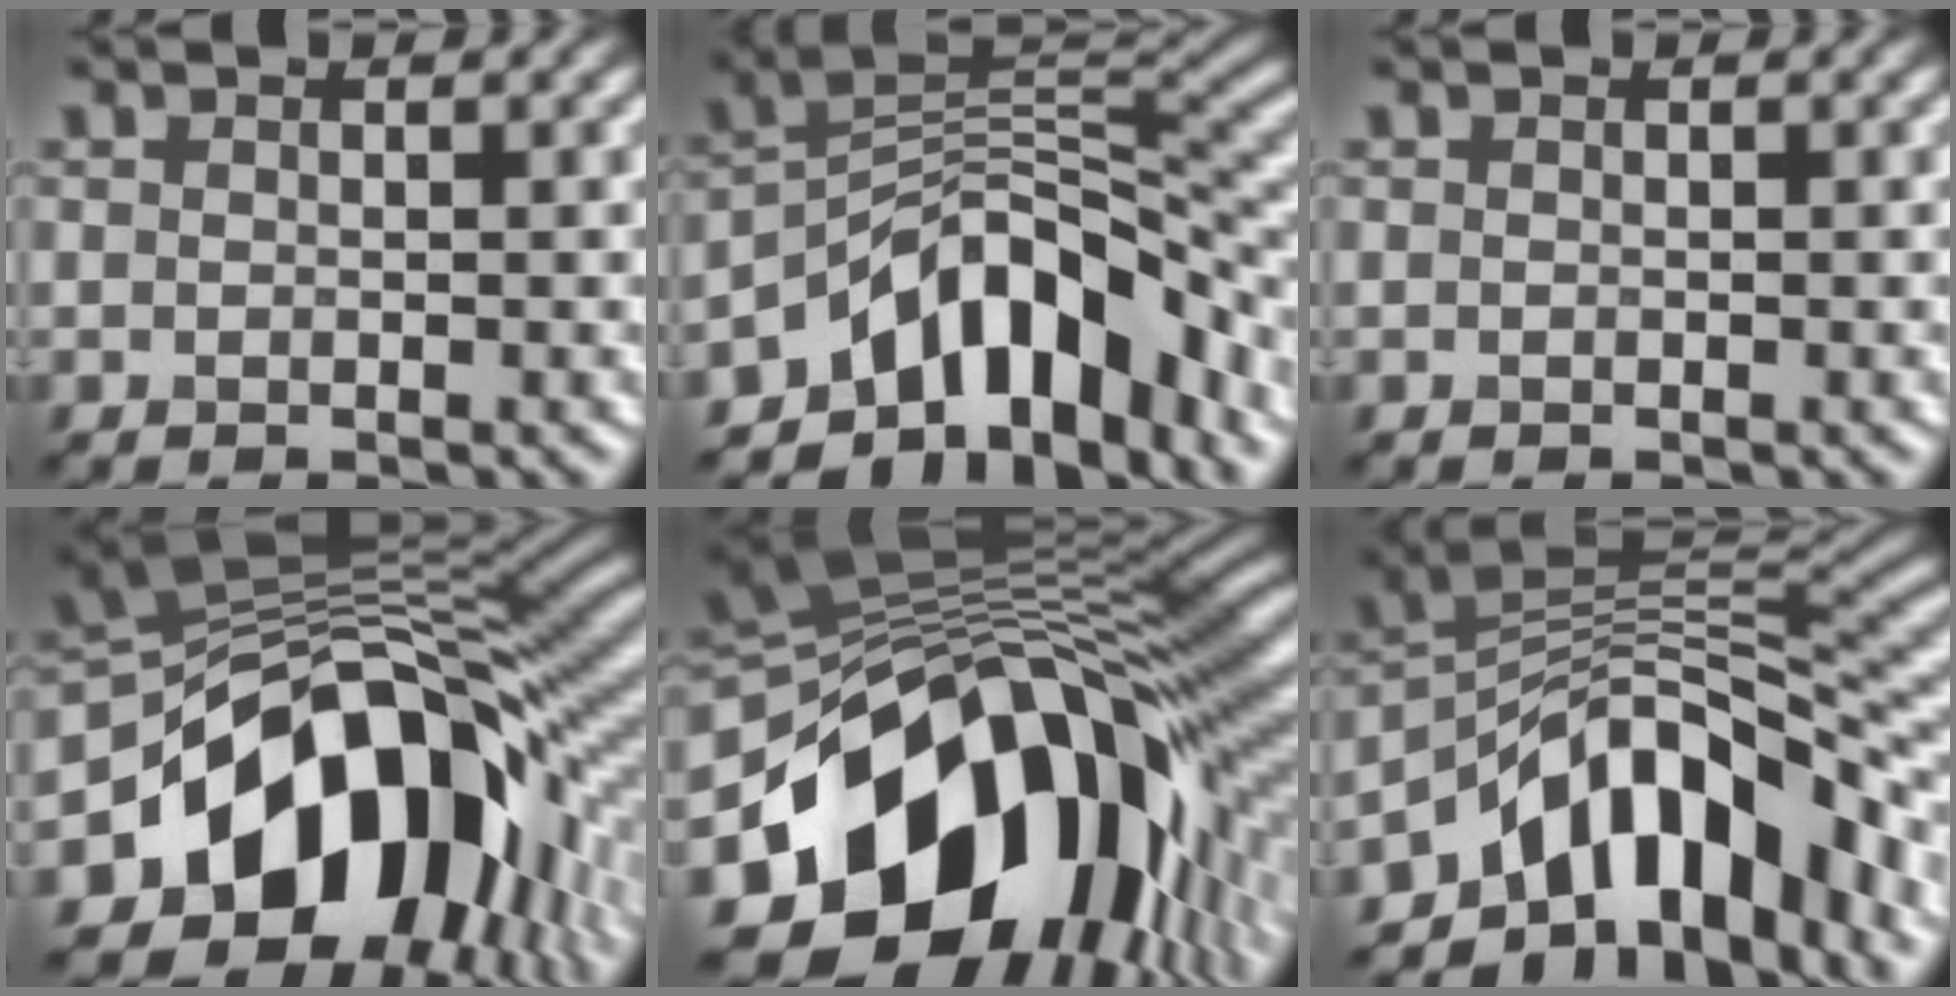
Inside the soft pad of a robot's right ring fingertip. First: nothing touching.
{"total": 10.2, "force": [-6.0, 4.7, 6.8], "torque": [-0.081, 0.014, -0.116]}
{"total": 0.0}
{"total": 14.4, "force": [-4.9, 10.0, 9.0], "torque": [-0.126, 0.001, -0.091]}
{"total": 17.5, "force": [-5.4, 12.0, 11.5], "torque": [-0.199, -0.023, -0.079]}
{"total": 11.3, "force": [-5.7, 5.7, 7.8], "torque": [-0.101, 0.016, -0.110]}